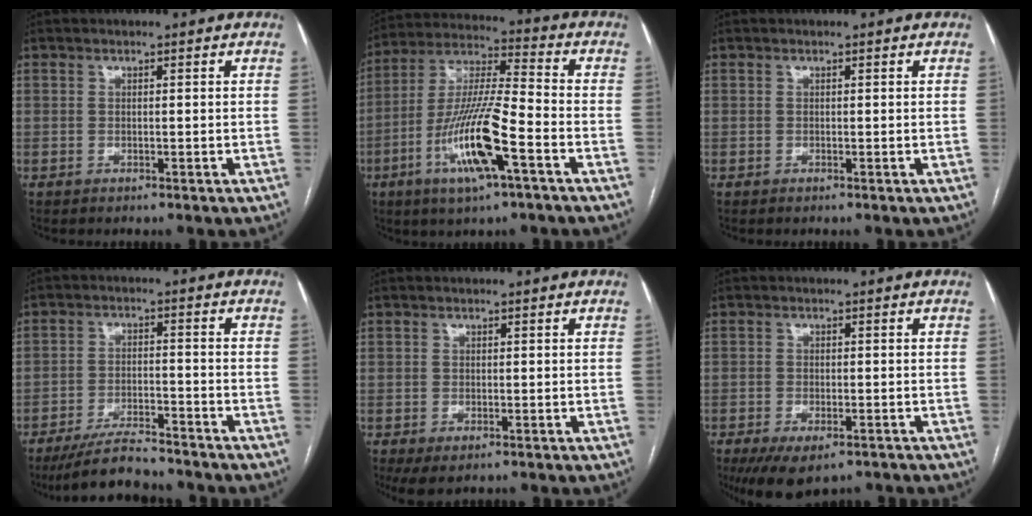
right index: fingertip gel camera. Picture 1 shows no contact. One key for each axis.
{"total": 15.3, "fx": -6.0, "fy": 1.5, "fz": 14.0, "tx": -0.280, "ty": -0.009, "tz": -0.112}
{"total": 0.0}
{"total": 8.9, "fx": -8.1, "fy": 1.2, "fz": 3.5, "tx": -0.060, "ty": -0.015, "tz": -0.140}
{"total": 2.8, "fx": -1.4, "fy": 1.5, "fz": 1.9, "tx": -0.035, "ty": -0.005, "tz": -0.013}
{"total": 7.8, "fx": -5.5, "fy": 3.3, "fz": 4.4, "tx": -0.069, "ty": -0.007, "tz": -0.085}